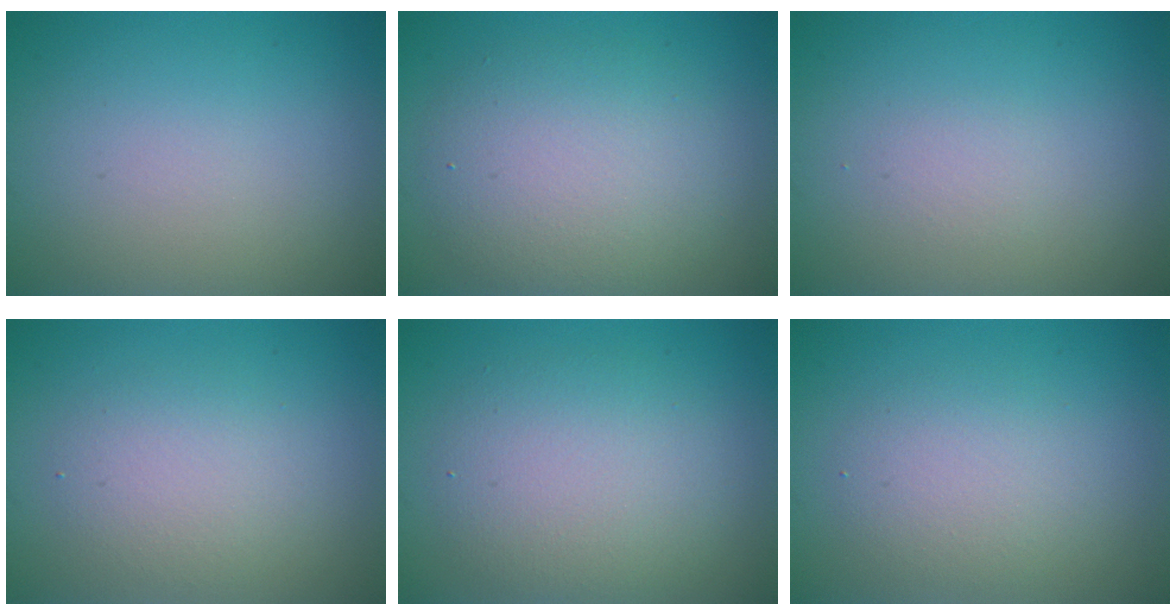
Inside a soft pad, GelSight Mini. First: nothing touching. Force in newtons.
{"total": 5.6, "press": 5.6, "slide": 0.2}
{"total": 0.8, "press": 0.8, "slide": 0.1}
{"total": 2.9, "press": 2.8, "slide": 0.2}
{"total": 4.6, "press": 4.6, "slide": 0.2}
{"total": 2.9, "press": 2.8, "slide": 0.3}